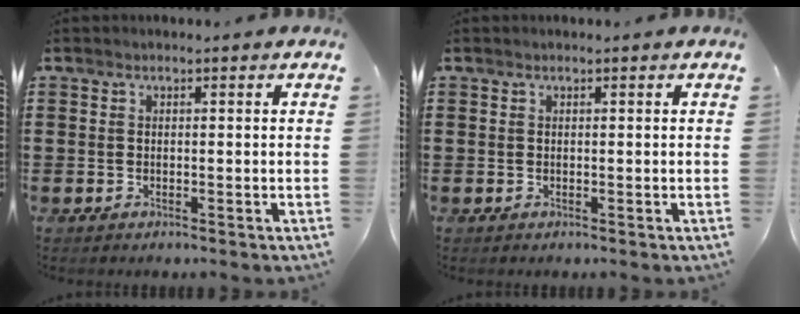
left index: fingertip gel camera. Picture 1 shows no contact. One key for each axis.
{"total": 0.0}